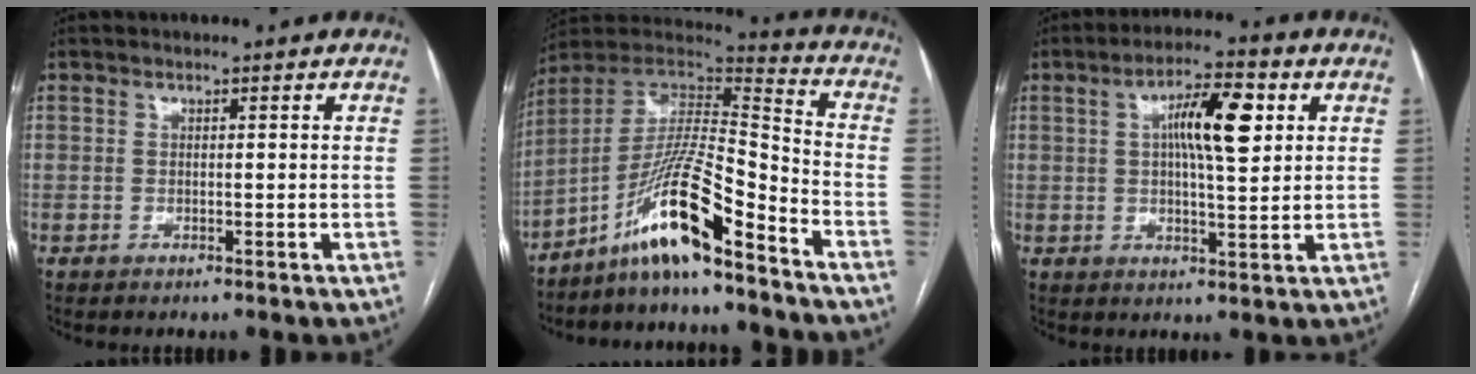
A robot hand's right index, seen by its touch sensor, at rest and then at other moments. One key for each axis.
{"total": 14.8, "fx": -10.0, "fy": 0.9, "fz": 10.9, "tx": -0.206, "ty": 0.011, "tz": -0.181}
{"total": 9.3, "fx": 2.6, "fy": 2.1, "fz": 8.7, "tx": -0.150, "ty": 0.016, "tz": 0.043}